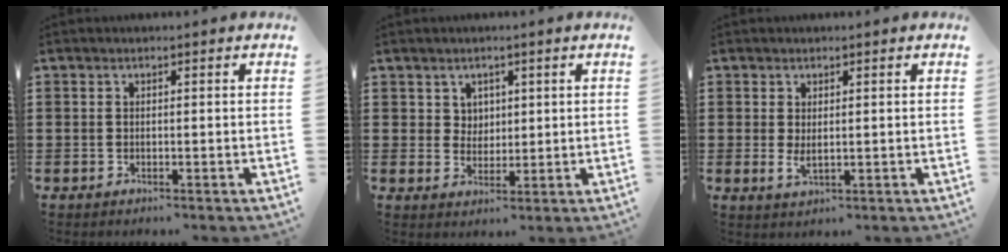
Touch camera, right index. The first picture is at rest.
{"total": 2.9, "force": [1.7, 2.4, 0.6], "torque": [-0.020, 0.009, 0.031]}
{"total": 2.0, "force": [0.6, 0.7, 1.8], "torque": [-0.034, 0.001, 0.010]}